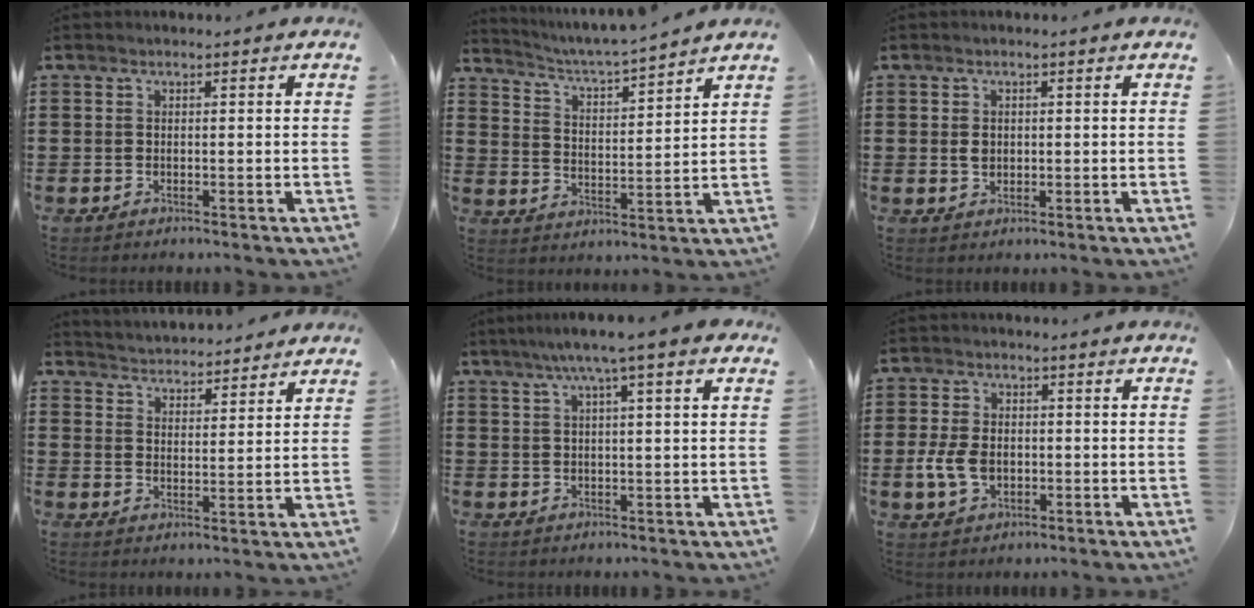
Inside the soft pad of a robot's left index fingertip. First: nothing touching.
{"total": 4.1, "force": [3.9, -0.6, 1.2], "torque": [-0.044, -0.038, 0.059]}
{"total": 1.6, "force": [0.1, 1.2, 1.1], "torque": [-0.025, 0.006, 0.001]}
{"total": 3.5, "force": [3.5, 0.0, -0.5], "torque": [-0.007, -0.022, 0.061]}
{"total": 5.0, "force": [2.8, -0.5, 4.2], "torque": [-0.087, 0.001, 0.044]}
{"total": 5.7, "force": [-1.1, 3.9, 4.1], "torque": [-0.105, 0.000, -0.025]}